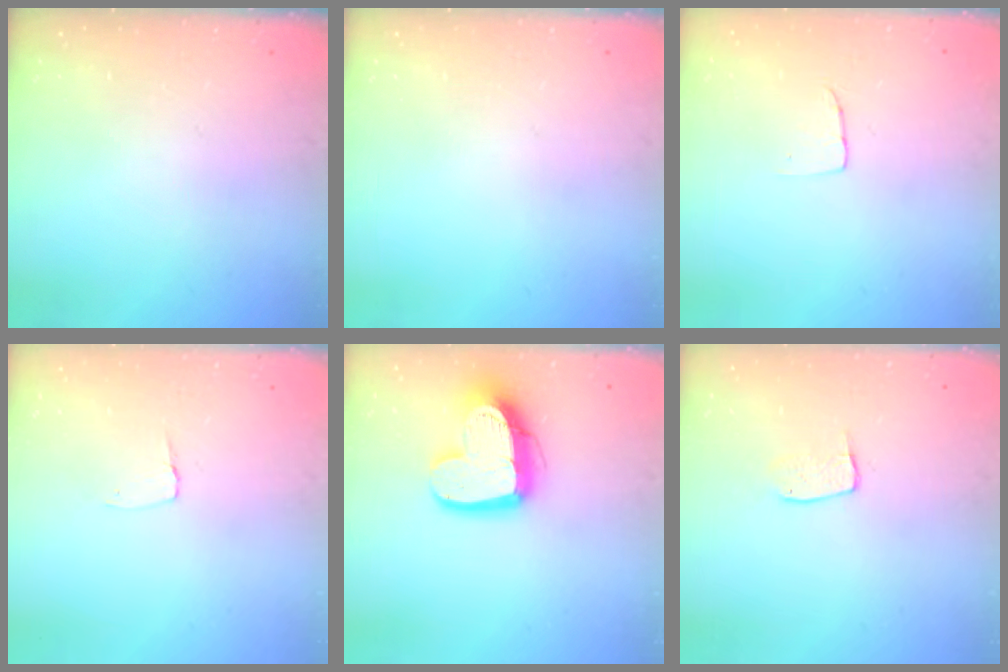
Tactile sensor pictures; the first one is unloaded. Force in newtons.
{"total": 0.0}
{"total": 2.9, "press": 2.9, "slide": 0.1}
{"total": 2.9, "press": 2.9, "slide": 0.3}
{"total": 15.0, "press": 14.9, "slide": 1.3}
{"total": 5.9, "press": 5.9, "slide": 0.3}